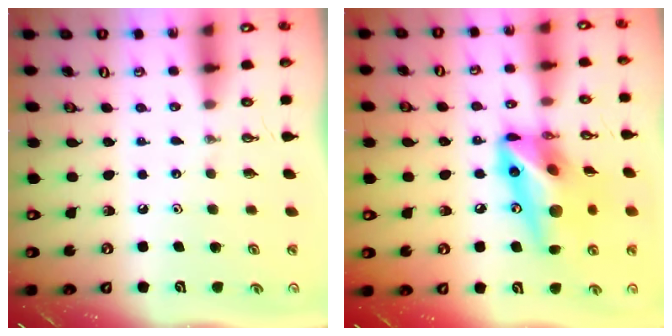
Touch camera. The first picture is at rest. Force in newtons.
{"total": 17.3, "press": 17.0, "slide": 3.2}